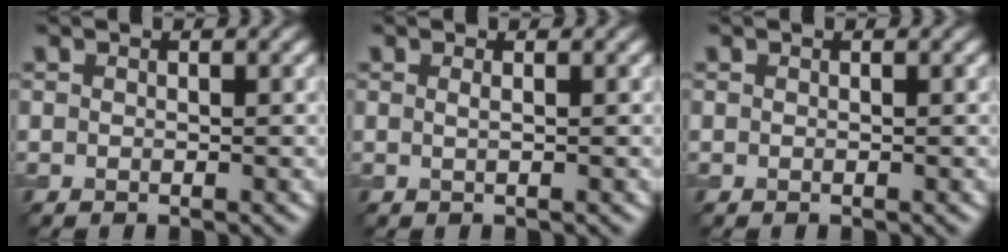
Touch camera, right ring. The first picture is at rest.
{"total": 0.7, "force": [0.2, 0.3, 0.7], "torque": [-0.008, 0.002, 0.000]}
{"total": 0.0}